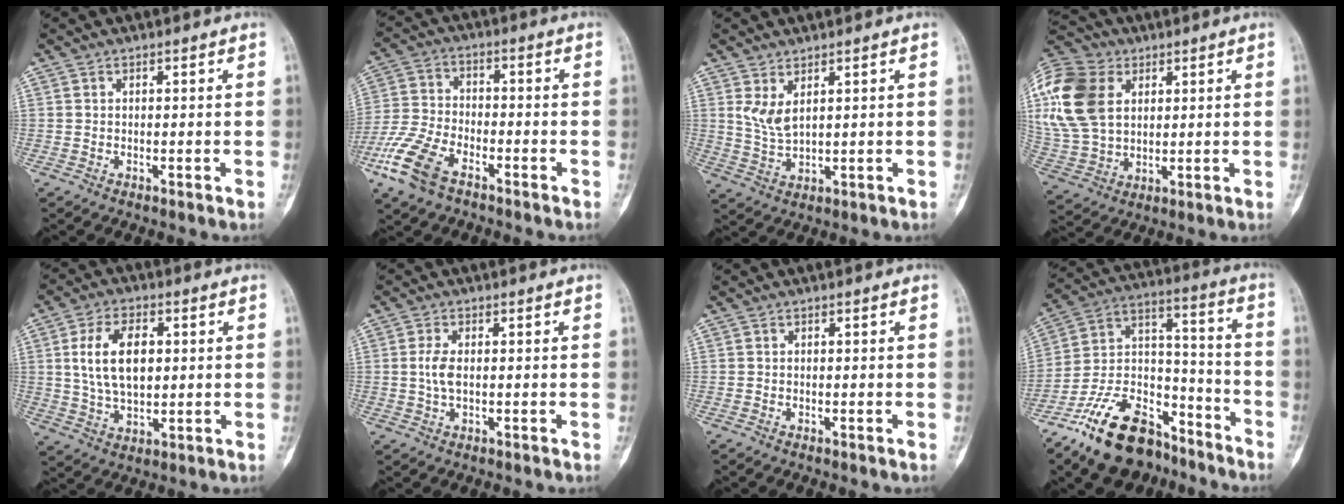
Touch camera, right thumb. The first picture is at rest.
{"total": 11.6, "force": [-6.8, 5.8, 7.5], "torque": [-0.163, 0.016, -0.139]}
{"total": 4.4, "force": [2.0, 1.8, 3.5], "torque": [-0.067, -0.016, 0.051]}
{"total": 20.5, "force": [5.8, 14.5, 13.3], "torque": [-0.288, 0.006, 0.110]}
{"total": 11.5, "force": [1.9, 6.7, 9.1], "torque": [-0.151, -0.001, 0.039]}
{"total": 3.2, "force": [-0.1, 1.4, 2.9], "torque": [-0.064, 0.003, -0.002]}
{"total": 0.0}
{"total": 20.9, "force": [-14.7, 10.6, 10.3], "torque": [-0.167, 0.105, -0.256]}